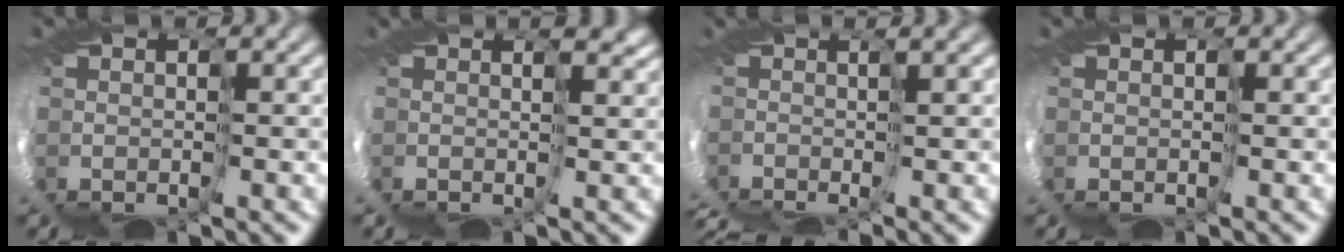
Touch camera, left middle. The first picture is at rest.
{"total": 1.6, "force": [1.0, -1.2, -0.2], "torque": [-0.002, -0.002, 0.024]}
{"total": 5.5, "force": [-4.8, -2.3, -1.3], "torque": [-0.009, -0.021, -0.040]}
{"total": 0.0}